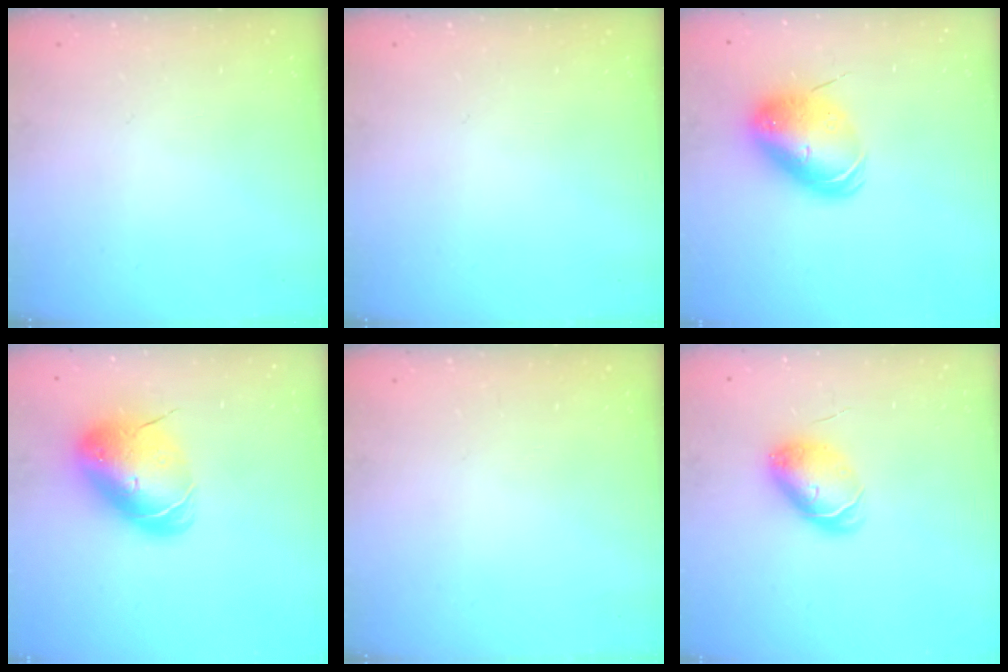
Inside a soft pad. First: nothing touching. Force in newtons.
{"total": 0.0}
{"total": 11.4, "press": 11.1, "slide": 2.6}
{"total": 12.1, "press": 11.9, "slide": 2.2}
{"total": 0.0}
{"total": 7.8, "press": 7.7, "slide": 0.5}